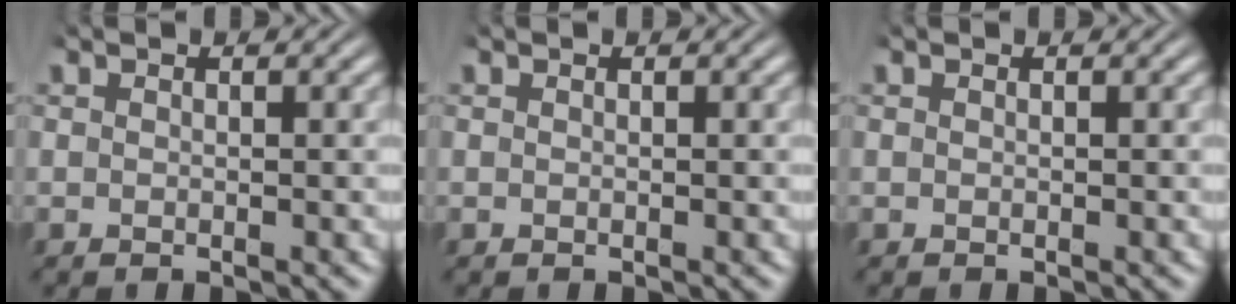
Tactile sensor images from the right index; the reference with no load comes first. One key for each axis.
{"total": 0.0}
{"total": 0.0}